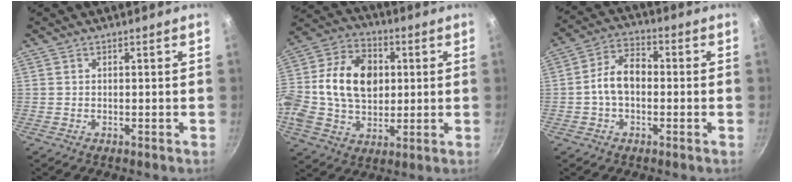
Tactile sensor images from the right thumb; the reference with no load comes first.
{"total": 20.9, "force": [2.0, 15.1, 14.3], "torque": [-0.250, 0.030, 0.024]}
{"total": 8.2, "force": [-0.7, 5.4, 6.1], "torque": [-0.087, 0.031, -0.026]}